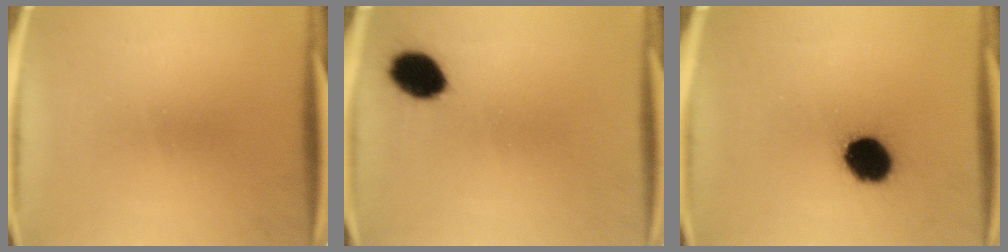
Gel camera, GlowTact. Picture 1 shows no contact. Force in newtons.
{"total": 8.3}
{"total": 11.9}